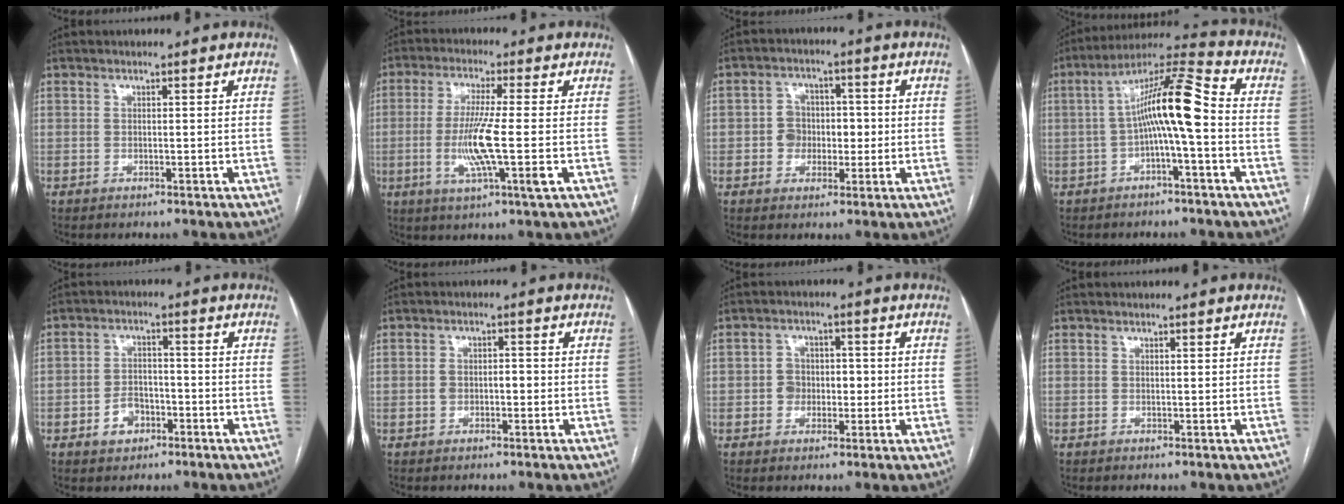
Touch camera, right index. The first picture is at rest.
{"total": 9.8, "force": [-1.6, -0.3, 9.6], "torque": [-0.190, -0.014, -0.035]}
{"total": 5.2, "force": [-0.6, 4.6, 2.4], "torque": [-0.036, 0.021, -0.008]}
{"total": 12.0, "force": [-0.8, 0.7, 11.9], "torque": [-0.208, 0.035, -0.019]}
{"total": 4.8, "force": [-2.3, 3.5, 2.4], "torque": [-0.042, 0.010, -0.034]}
{"total": 2.9, "force": [-0.5, 1.9, 2.2], "torque": [-0.039, 0.018, -0.007]}
{"total": 4.3, "force": [-0.6, 3.7, 2.2], "torque": [-0.032, 0.018, -0.009]}
{"total": 0.0}